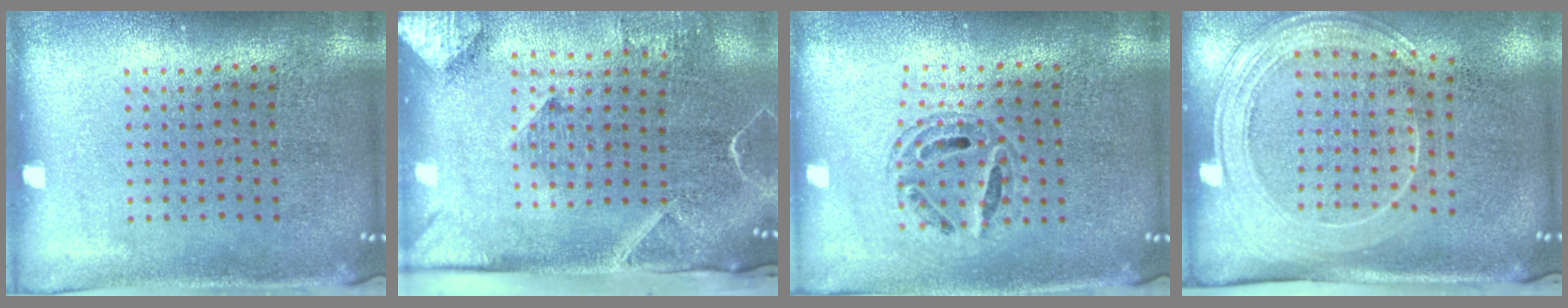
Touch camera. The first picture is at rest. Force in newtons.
{"total": 3.0, "press": 2.2, "slide": 2.1}
{"total": 0.7, "press": 0.7, "slide": 0.3}
{"total": 2.1, "press": 1.9, "slide": 1.0}